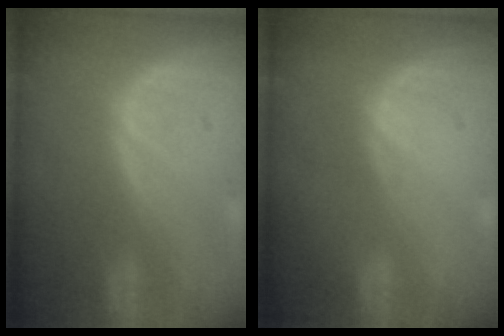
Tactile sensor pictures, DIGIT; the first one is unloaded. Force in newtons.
{"total": 0.0}